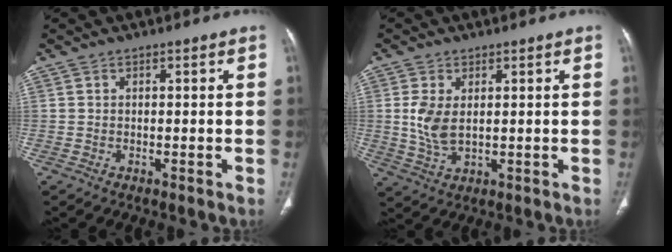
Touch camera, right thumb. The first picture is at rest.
{"total": 6.0, "force": [1.0, 3.3, 4.8], "torque": [-0.101, -0.007, 0.025]}